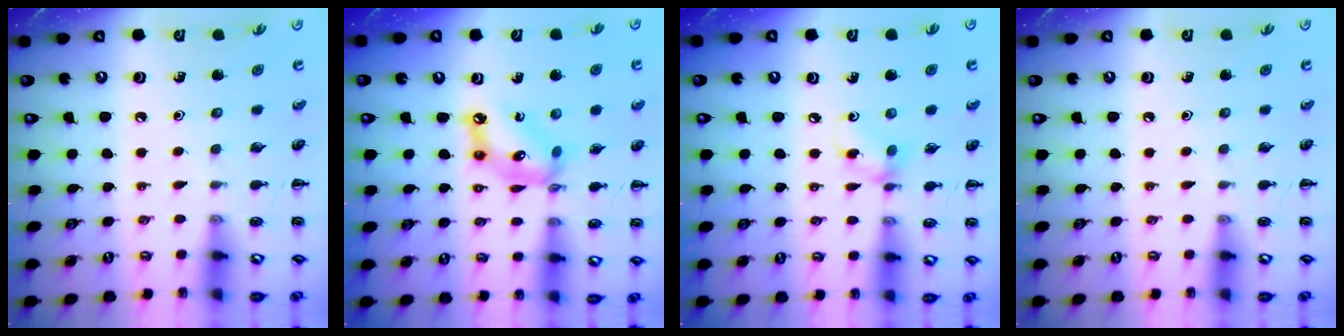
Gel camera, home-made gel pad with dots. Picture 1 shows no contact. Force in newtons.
{"total": 12.1, "press": 11.7, "slide": 3.1}
{"total": 6.6, "press": 6.6, "slide": 0.6}
{"total": 0.0}